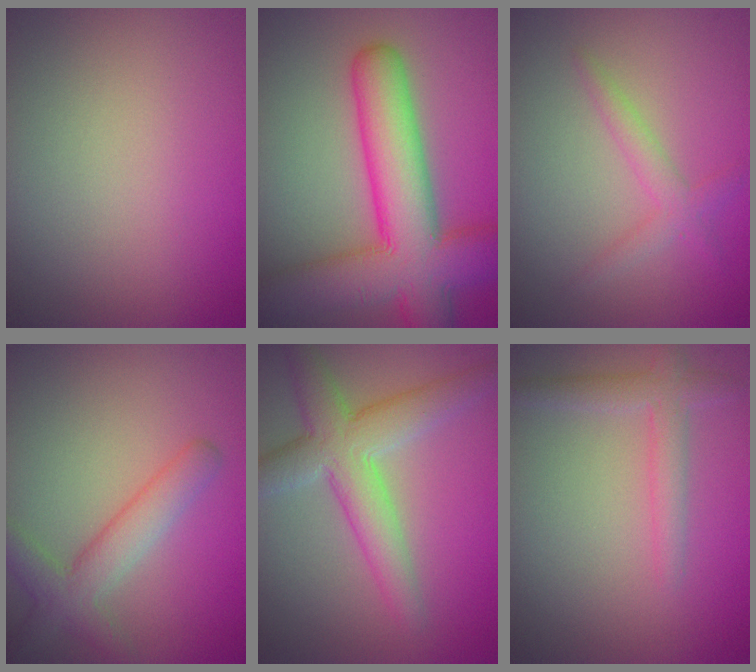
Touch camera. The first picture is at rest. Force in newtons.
{"total": 11.0, "press": 11.0, "slide": 0.6}
{"total": 2.0, "press": 2.0, "slide": 0.2}
{"total": 3.8, "press": 3.8, "slide": 0.3}
{"total": 5.6, "press": 5.6, "slide": 0.2}
{"total": 2.4, "press": 2.4, "slide": 0.1}